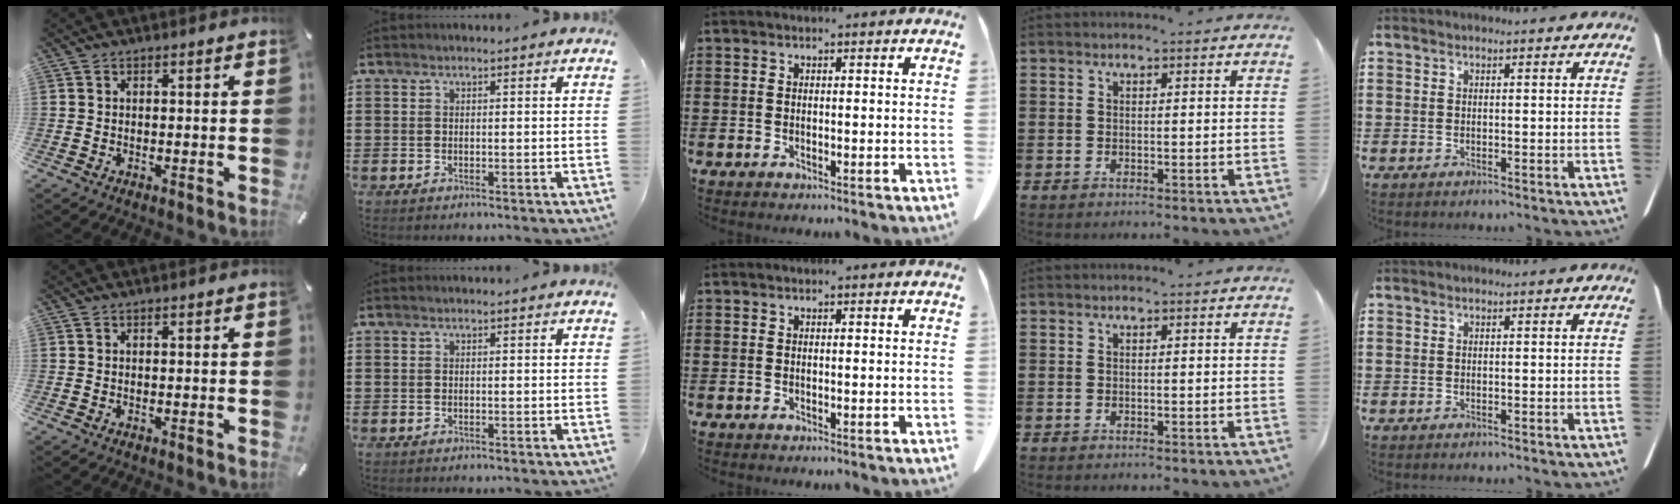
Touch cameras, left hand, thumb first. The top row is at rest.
{}